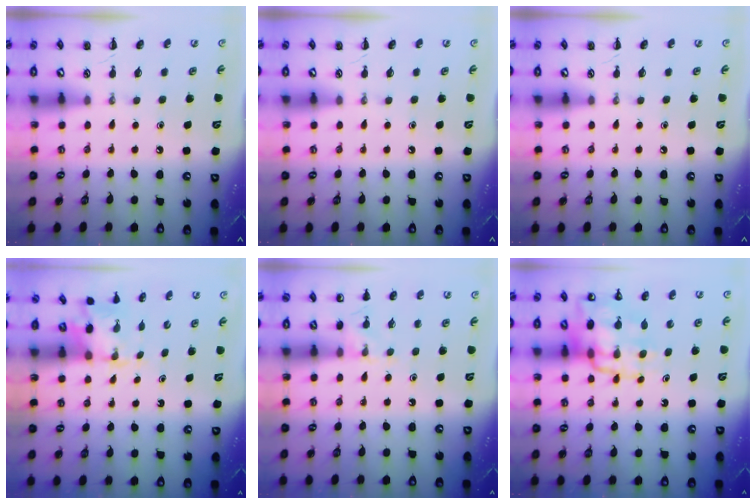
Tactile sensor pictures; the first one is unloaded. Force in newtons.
{"total": 0.0}
{"total": 0.0}
{"total": 1.7, "press": 1.5, "slide": 0.6}
{"total": 6.9, "press": 6.6, "slide": 2.1}
{"total": 14.0, "press": 13.5, "slide": 3.7}